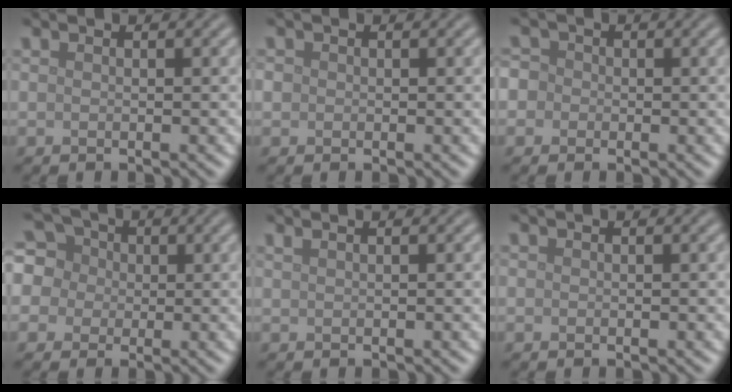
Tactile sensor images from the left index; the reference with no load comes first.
{"total": 0.9, "force": [0.0, 0.9, 0.2], "torque": [0.002, 0.000, -0.005]}
{"total": 3.1, "force": [0.1, 2.9, 1.0], "torque": [0.008, 0.024, -0.037]}
{"total": 7.6, "force": [1.3, 6.9, 3.1], "torque": [-0.061, 0.045, -0.017]}
{"total": 0.8, "force": [0.6, 0.3, 0.5], "torque": [-0.009, 0.000, 0.007]}
{"total": 0.0}